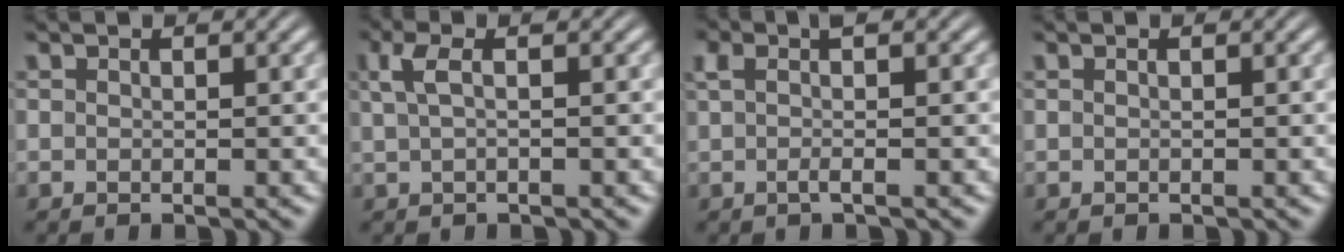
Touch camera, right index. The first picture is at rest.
{"total": 2.1, "force": [0.5, 0.4, 2.0], "torque": [-0.041, 0.002, 0.015]}
{"total": 2.5, "force": [0.3, 0.3, 2.5], "torque": [-0.051, 0.003, 0.007]}
{"total": 0.0}